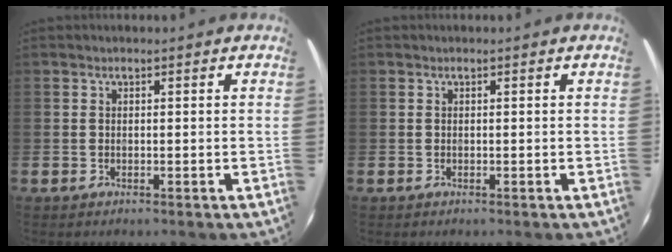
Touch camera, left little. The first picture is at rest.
{"total": 0.0}